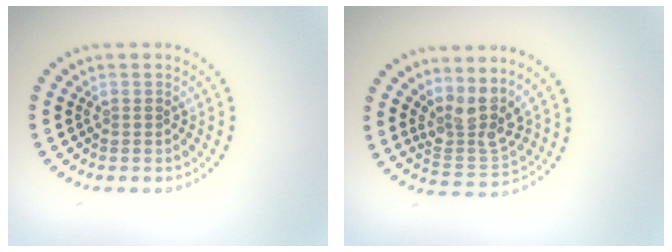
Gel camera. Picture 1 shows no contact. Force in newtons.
{"total": 3.6, "press": 2.8, "slide": 2.3}